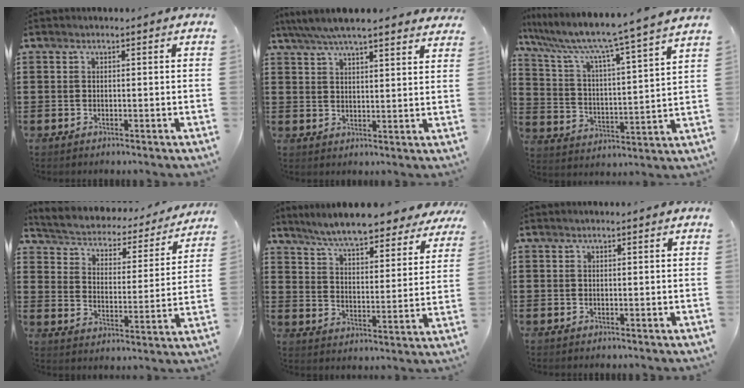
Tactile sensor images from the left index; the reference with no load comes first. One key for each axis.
{"total": 5.6, "fx": 5.1, "fy": 1.0, "fz": 2.1, "tx": -0.058, "ty": -0.014, "tz": 0.092}
{"total": 7.3, "fx": 6.2, "fy": -0.7, "fz": 3.6, "tx": -0.101, "ty": -0.056, "tz": 0.092}
{"total": 2.4, "fx": 2.2, "fy": 0.8, "fz": 0.5, "tx": -0.029, "ty": -0.025, "tz": 0.026}
{"total": 7.5, "fx": 7.0, "fy": 0.0, "fz": 2.7, "tx": -0.082, "ty": -0.043, "tz": 0.123}
{"total": 0.0}